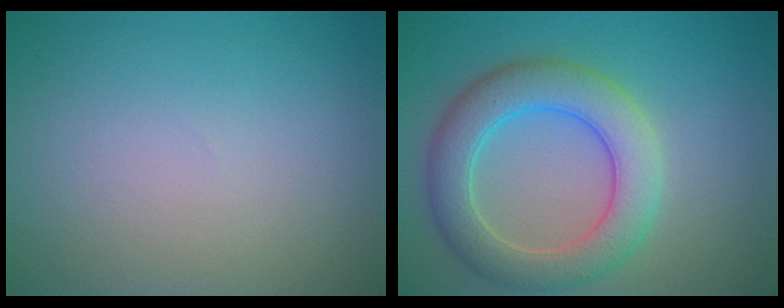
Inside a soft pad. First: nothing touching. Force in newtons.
{"total": 6.1, "press": 6.1, "slide": 0.2}